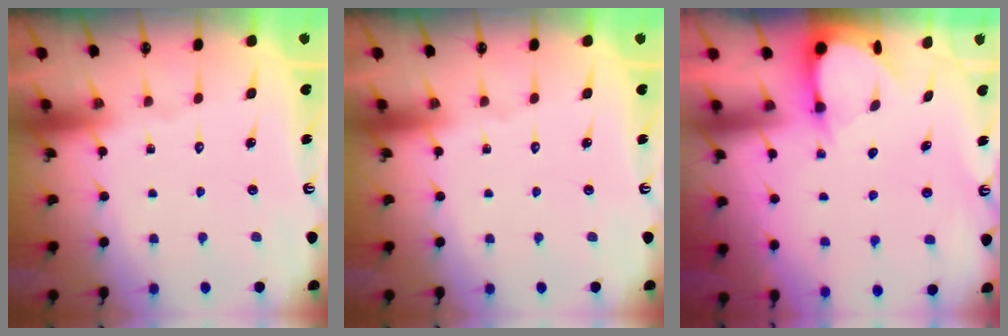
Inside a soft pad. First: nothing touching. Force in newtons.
{"total": 0.0}
{"total": 3.6, "press": 3.5, "slide": 0.6}